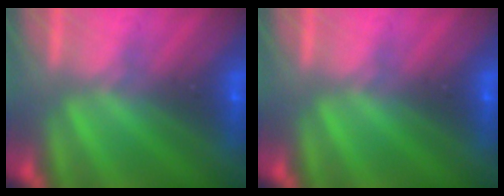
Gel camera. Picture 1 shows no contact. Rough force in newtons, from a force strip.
{"total": 0.0}